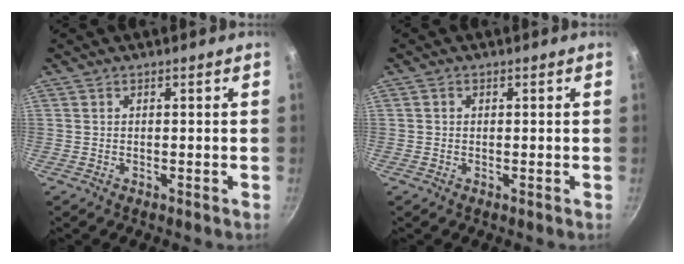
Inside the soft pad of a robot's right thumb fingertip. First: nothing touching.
{"total": 0.6, "force": [0.1, 0.5, 0.2], "torque": [-0.002, 0.003, 0.001]}